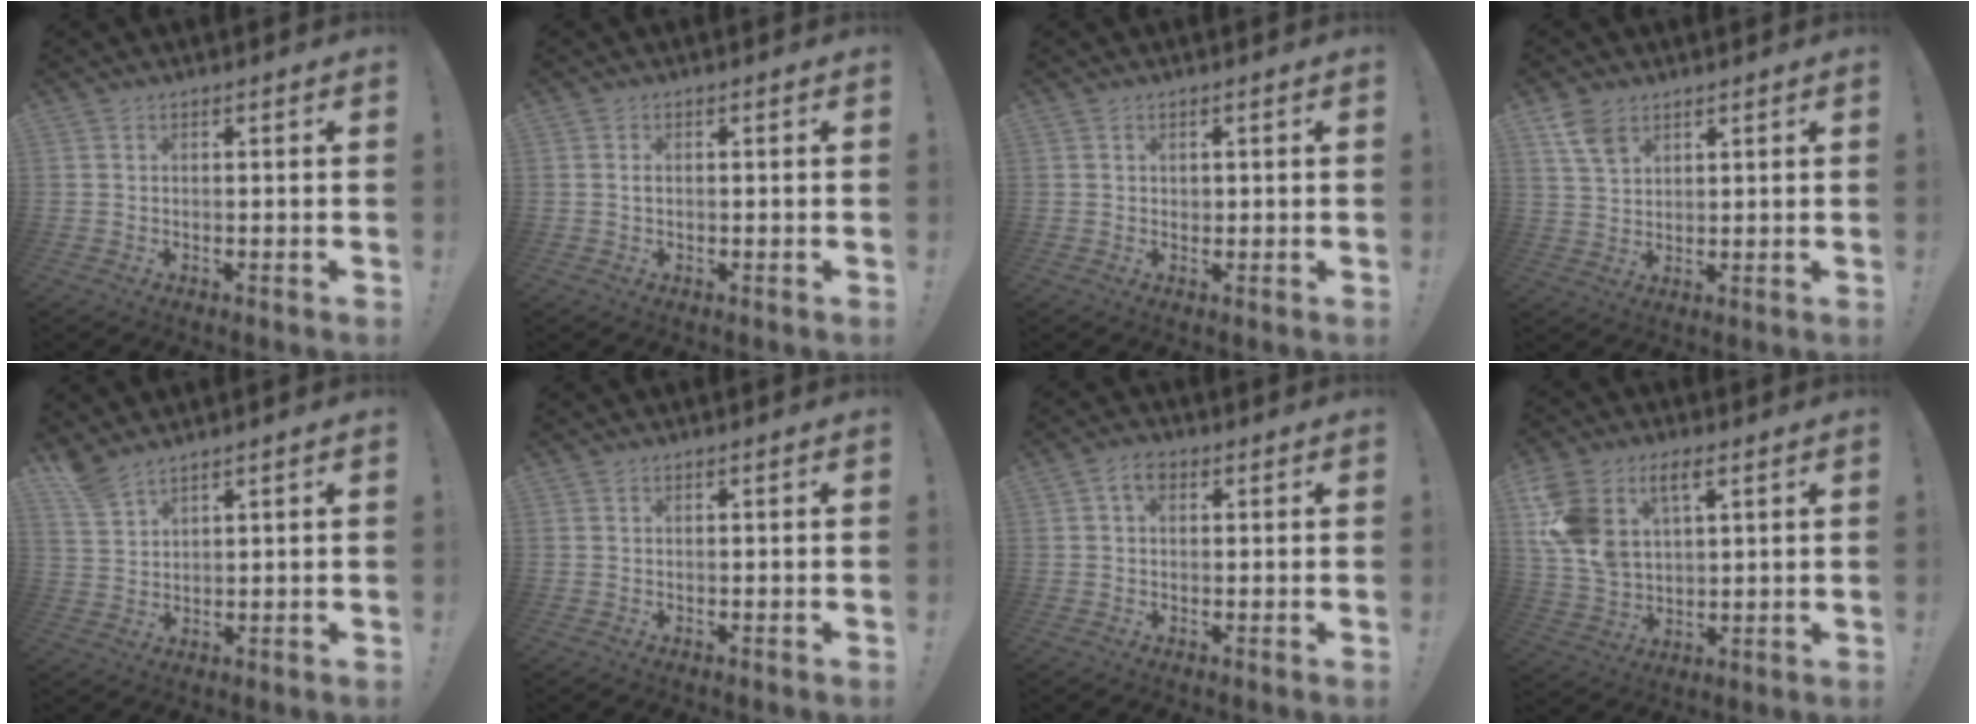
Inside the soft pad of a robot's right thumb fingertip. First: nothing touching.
{"total": 0.8, "force": [0.1, 0.5, 0.6], "torque": [-0.020, 0.006, 0.002]}
{"total": 0.7, "force": [0.3, 0.6, 0.1], "torque": [0.000, 0.001, 0.004]}
{"total": 6.6, "force": [4.0, 3.9, 3.5], "torque": [-0.060, -0.017, 0.078]}
{"total": 5.5, "force": [4.7, 1.6, 2.3], "torque": [-0.047, -0.026, 0.091]}
{"total": 0.0}
{"total": 4.3, "force": [1.4, 2.6, 3.1], "torque": [-0.046, 0.003, 0.026]}
{"total": 12.9, "force": [5.8, 8.2, 8.1], "torque": [-0.168, -0.021, 0.112]}